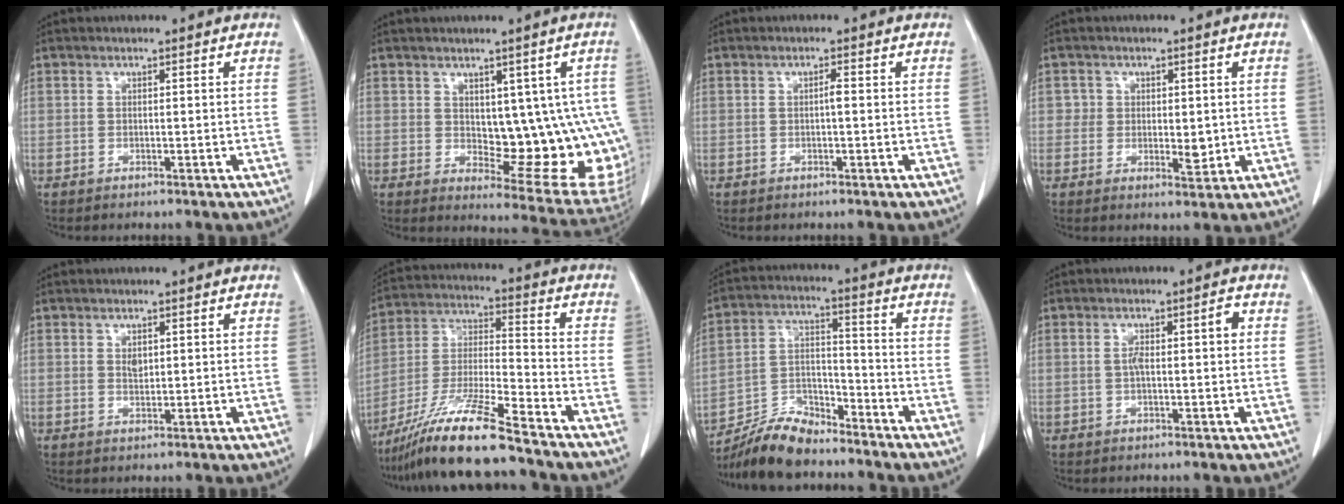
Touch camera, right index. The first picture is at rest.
{"total": 13.7, "force": [0.6, 6.7, 12.0], "torque": [-0.113, 0.004, 0.026]}
{"total": 0.9, "force": [-0.1, 0.1, 0.9], "torque": [-0.016, 0.001, -0.002]}
{"total": 3.5, "force": [0.3, 2.8, 2.2], "torque": [-0.017, -0.003, 0.006]}
{"total": 1.3, "force": [0.5, 0.7, 0.9], "torque": [-0.015, -0.004, 0.011]}
{"total": 14.9, "force": [-11.5, 0.0, 9.5], "torque": [-0.192, -0.023, -0.214]}
{"total": 10.4, "force": [-9.4, 2.5, 3.6], "torque": [-0.066, 0.005, -0.176]}
{"total": 3.7, "force": [0.4, 0.8, 3.6], "torque": [-0.065, 0.016, 0.007]}